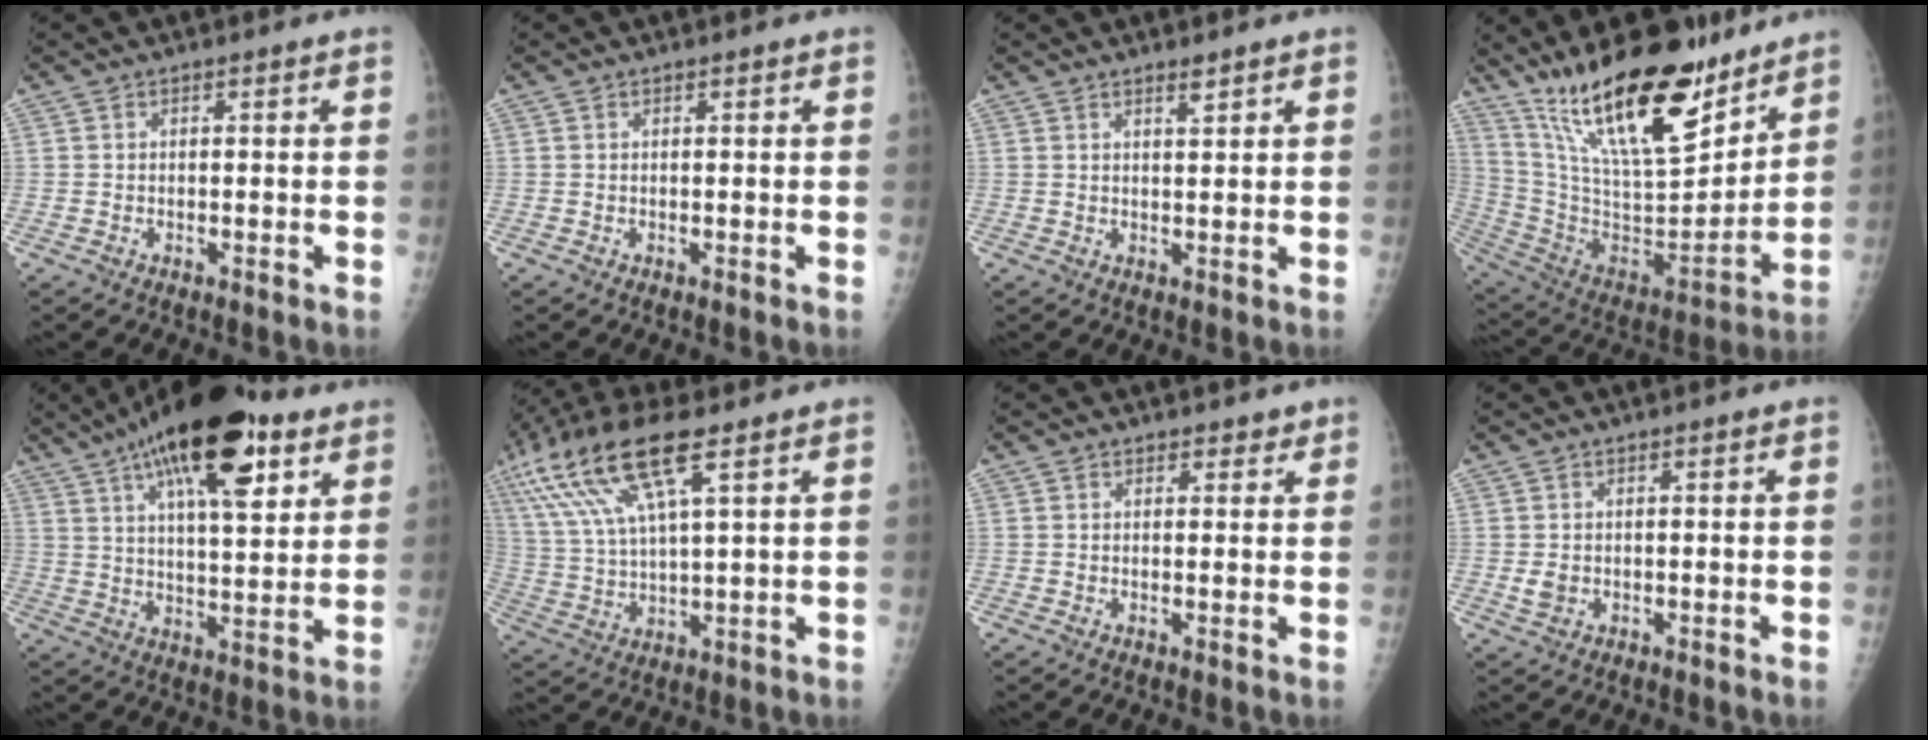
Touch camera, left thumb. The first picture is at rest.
{"total": 0.0}
{"total": 1.7, "force": [1.3, 0.3, 0.9], "torque": [-0.011, -0.011, 0.023]}
{"total": 26.3, "force": [18.7, 8.2, 16.5], "torque": [-0.239, -0.096, 0.325]}
{"total": 20.8, "force": [11.2, 7.6, 15.8], "torque": [-0.227, -0.026, 0.174]}
{"total": 17.5, "force": [8.9, 4.7, 14.3], "torque": [-0.312, 0.000, 0.174]}
{"total": 1.8, "force": [1.4, 1.2, 0.1], "torque": [0.021, -0.006, 0.012]}
{"total": 2.0, "force": [-0.1, 1.6, 1.1], "torque": [-0.016, -0.001, 0.003]}